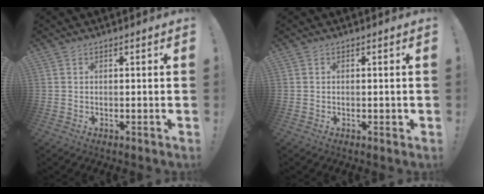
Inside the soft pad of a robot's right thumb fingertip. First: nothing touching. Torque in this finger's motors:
{"motor_torque": [0.06, 0.19, 0.11, -0.07, -0.01]}